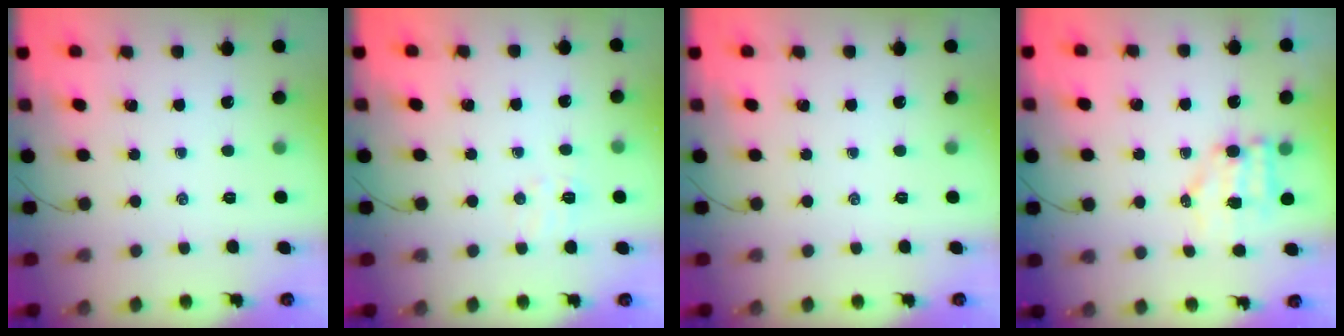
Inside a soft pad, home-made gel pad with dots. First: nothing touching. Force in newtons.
{"total": 4.5, "press": 4.4, "slide": 1.0}
{"total": 0.0}
{"total": 6.2, "press": 6.1, "slide": 0.9}